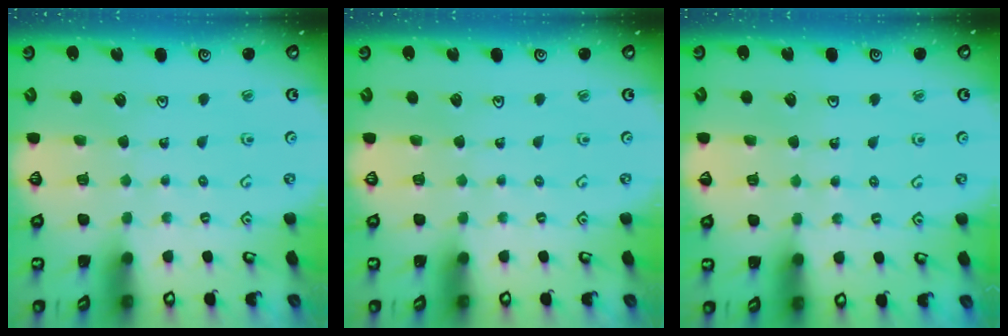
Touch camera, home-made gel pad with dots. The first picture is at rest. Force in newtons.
{"total": 0.0}
{"total": 2.6, "press": 2.6, "slide": 0.2}